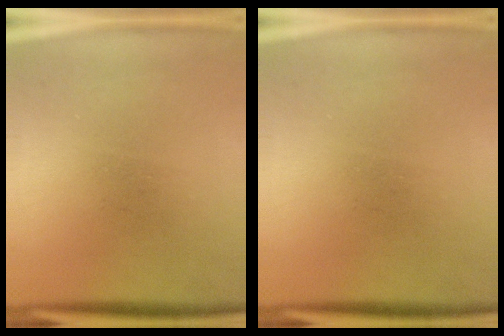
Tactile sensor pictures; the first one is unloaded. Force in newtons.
{"total": 0.0}